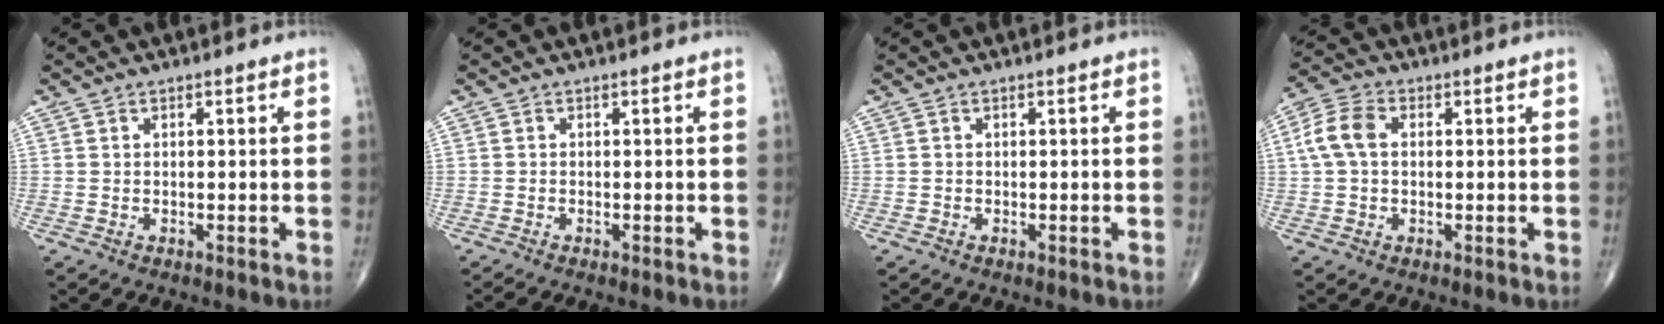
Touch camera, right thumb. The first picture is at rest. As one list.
[{"total": 0.8, "force": [-0.7, -0.1, 0.4], "torque": [-0.014, -0.002, -0.015]}, {"total": 0.0}, {"total": 6.6, "force": [0.8, 4.4, 4.9], "torque": [-0.107, 0.020, 0.010]}]